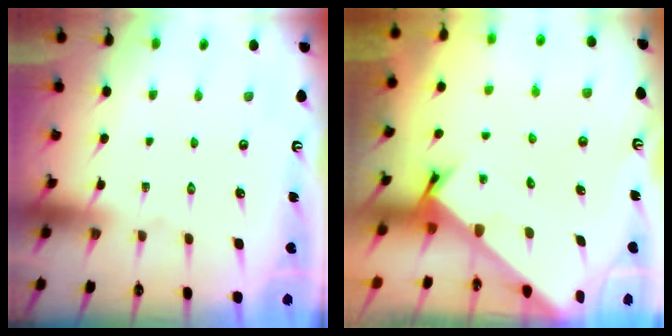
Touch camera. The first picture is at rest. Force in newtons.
{"total": 2.5, "press": 2.5, "slide": 0.2}